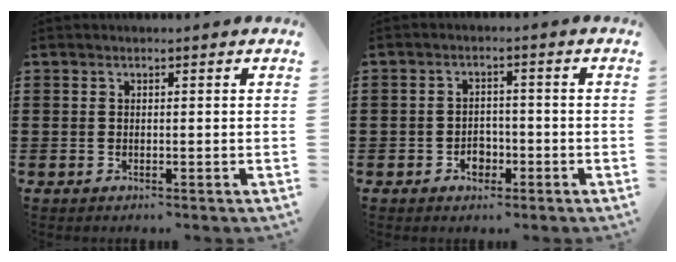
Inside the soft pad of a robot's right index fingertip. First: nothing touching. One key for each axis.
{"total": 2.9, "fx": -1.5, "fy": 2.1, "fz": 1.3, "tx": -0.027, "ty": 0.002, "tz": -0.029}